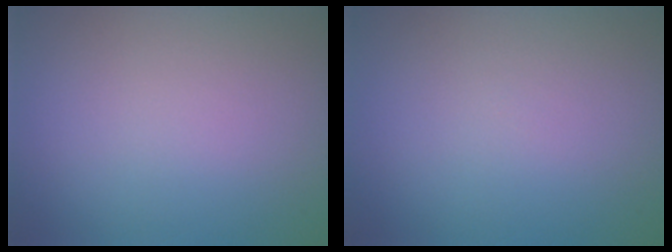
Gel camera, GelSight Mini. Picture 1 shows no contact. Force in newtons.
{"total": 0.0}